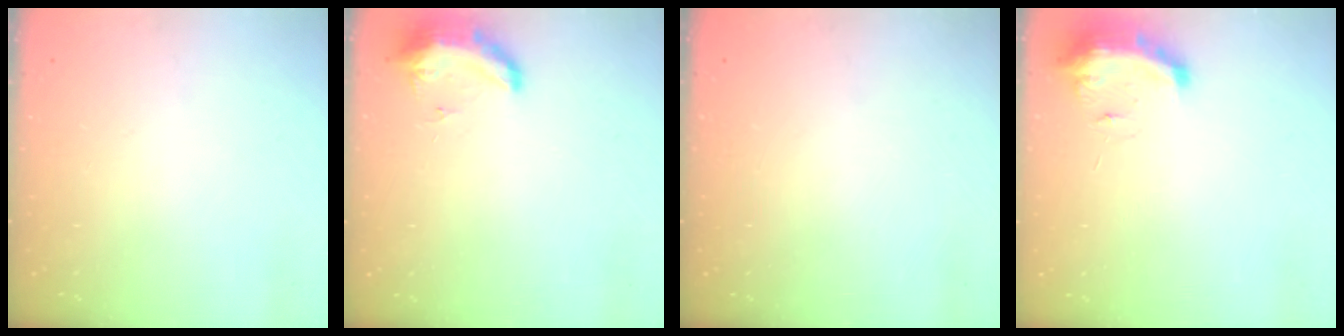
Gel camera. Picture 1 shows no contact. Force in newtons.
{"total": 11.0, "press": 9.7, "slide": 5.3}
{"total": 0.0}
{"total": 9.3, "press": 9.2, "slide": 0.9}